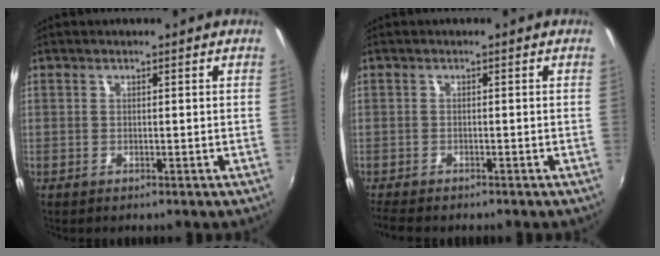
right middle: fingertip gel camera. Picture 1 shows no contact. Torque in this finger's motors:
{"motor_torque": [-0.01, 0.01, 0.02, 0.04]}